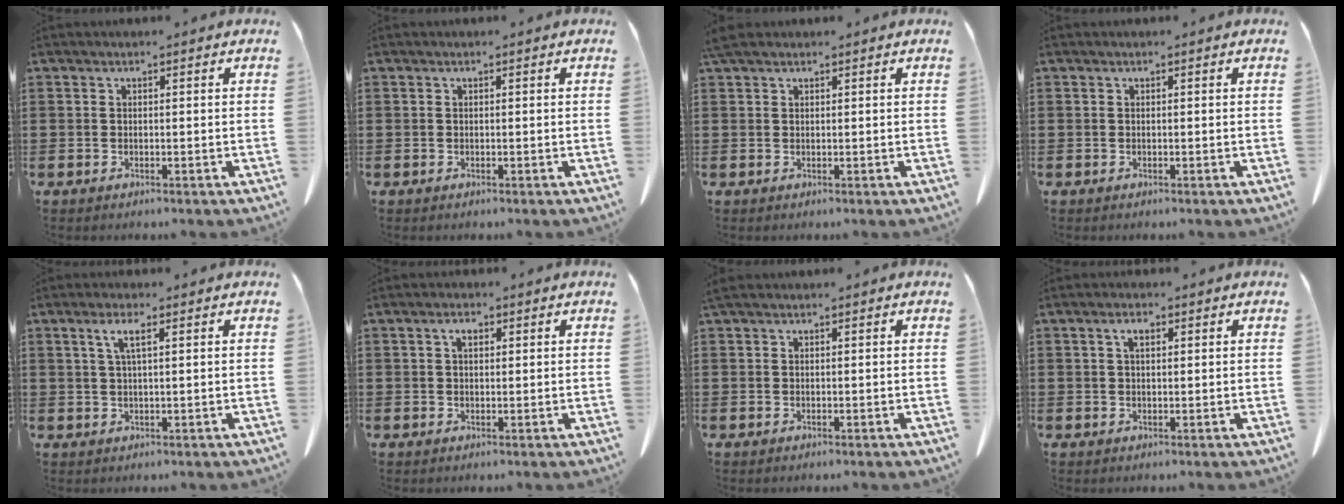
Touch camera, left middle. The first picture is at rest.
{"total": 0.0}
{"total": 1.6, "force": [1.3, 0.4, 0.9], "torque": [-0.022, 0.003, 0.024]}
{"total": 0.0}
{"total": 3.2, "force": [1.3, 0.6, 2.9], "torque": [-0.061, 0.007, 0.019]}
{"total": 2.0, "force": [0.8, 1.0, 1.6], "torque": [-0.028, 0.005, 0.010]}
{"total": 0.6, "force": [0.4, 0.1, 0.4], "torque": [-0.010, 0.002, 0.007]}
{"total": 2.2, "force": [0.8, 0.9, 1.8], "torque": [-0.033, 0.004, 0.012]}